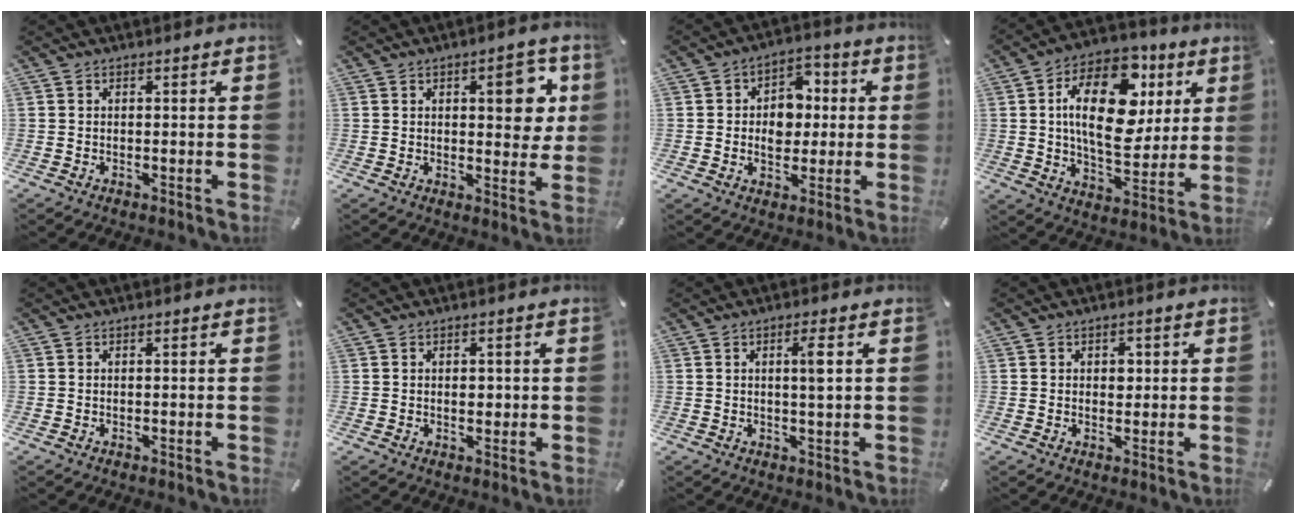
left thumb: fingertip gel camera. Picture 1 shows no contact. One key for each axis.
{"total": 10.1, "fx": 3.4, "fy": 4.8, "fz": 8.2, "tx": -0.088, "ty": -0.017, "tz": 0.047}
{"total": 8.3, "fx": -0.3, "fy": 7.2, "fz": 4.2, "tx": -0.059, "ty": 0.010, "tz": -0.005}
{"total": 21.9, "fx": 6.1, "fy": 12.8, "fz": 16.8, "tx": -0.287, "ty": -0.014, "tz": 0.096}
{"total": 0.0}
{"total": 2.2, "fx": 0.2, "fy": 1.6, "fz": 1.4, "tx": -0.013, "ty": -0.001, "tz": -0.002}
{"total": 4.2, "fx": 0.9, "fy": 0.4, "fz": 4.1, "tx": -0.072, "ty": -0.004, "tz": 0.010}
{"total": 2.7, "fx": 0.5, "fy": 2.1, "fz": 1.6, "tx": -0.010, "ty": -0.004, "tz": 0.000}